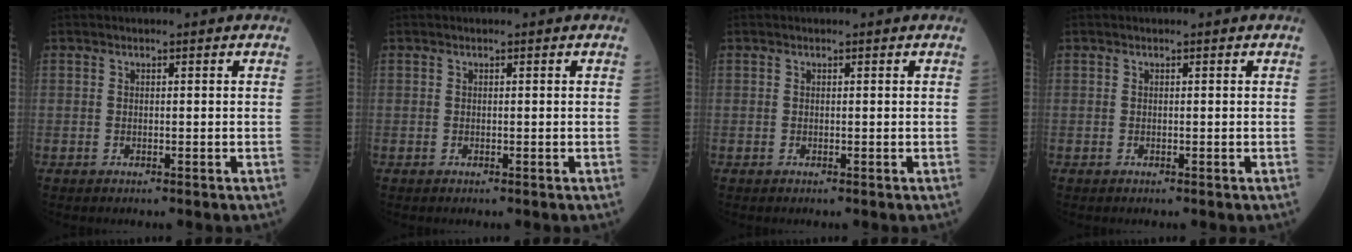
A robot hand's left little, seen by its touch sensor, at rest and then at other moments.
{"total": 0.0}
{"total": 0.0}
{"total": 0.0}